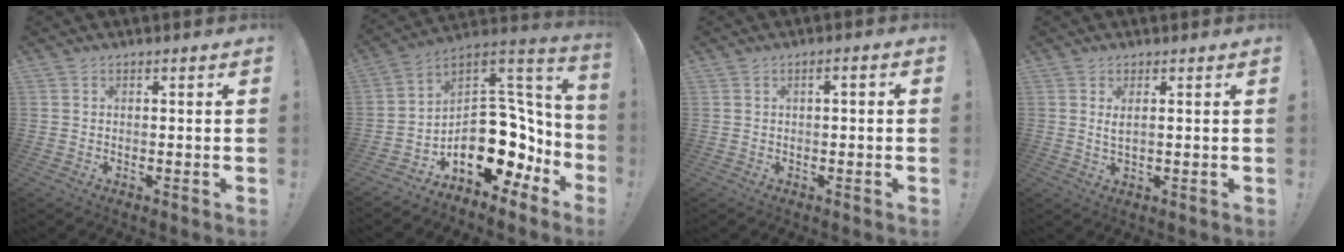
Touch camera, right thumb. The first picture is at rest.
{"total": 20.2, "force": [-4.3, 13.6, 14.3], "torque": [-0.190, 0.004, -0.038]}
{"total": 1.8, "force": [-0.4, 0.5, 1.6], "torque": [-0.024, 0.004, -0.010]}
{"total": 2.3, "force": [1.3, 0.3, 1.9], "torque": [-0.025, -0.008, 0.019]}